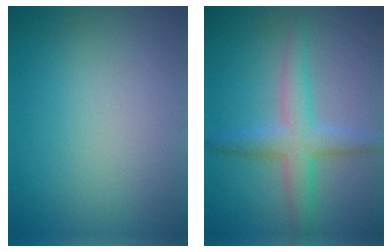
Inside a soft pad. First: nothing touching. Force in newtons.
{"total": 4.0, "press": 4.0, "slide": 0.1}